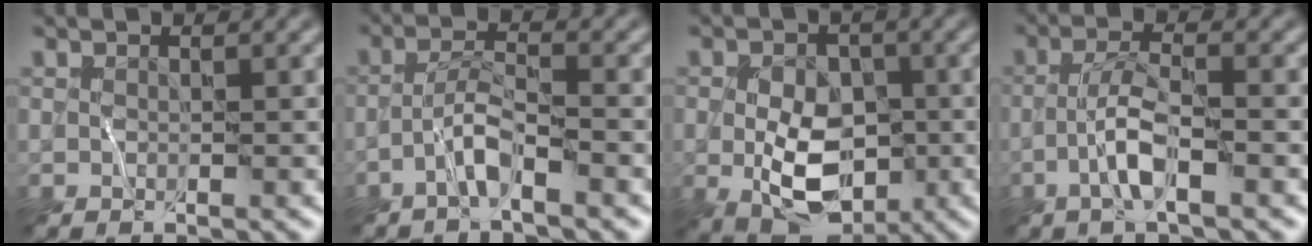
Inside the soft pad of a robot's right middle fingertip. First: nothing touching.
{"total": 2.8, "force": [-1.8, 0.3, 2.1], "torque": [-0.041, 0.010, -0.041]}
{"total": 7.3, "force": [-1.3, 4.9, 5.3], "torque": [-0.094, -0.016, -0.021]}
{"total": 3.5, "force": [-1.5, 0.5, 3.1], "torque": [-0.060, 0.008, -0.036]}